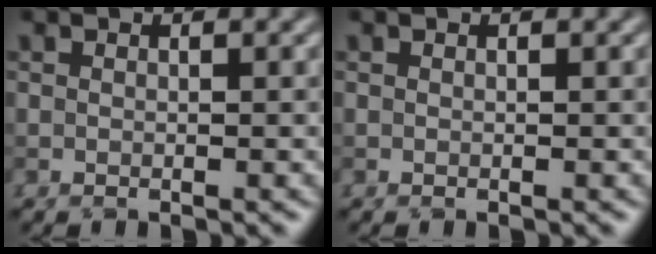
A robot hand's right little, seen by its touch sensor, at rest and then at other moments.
{"total": 0.0}